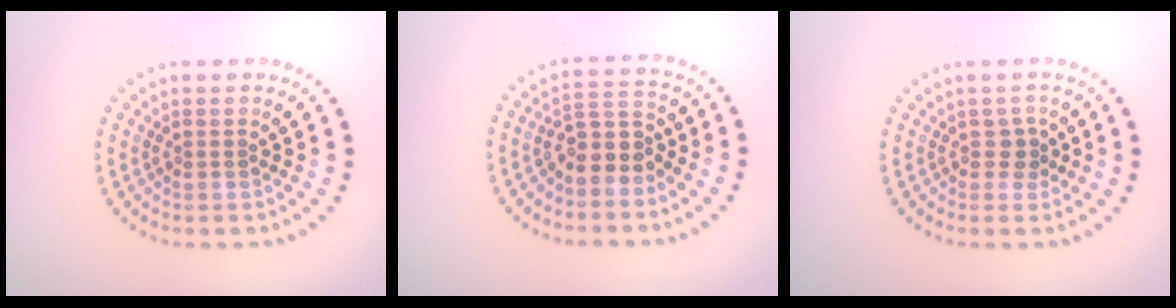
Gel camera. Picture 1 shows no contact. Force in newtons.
{"total": 3.3, "press": 2.9, "slide": 1.7}
{"total": 1.3, "press": 1.0, "slide": 0.8}